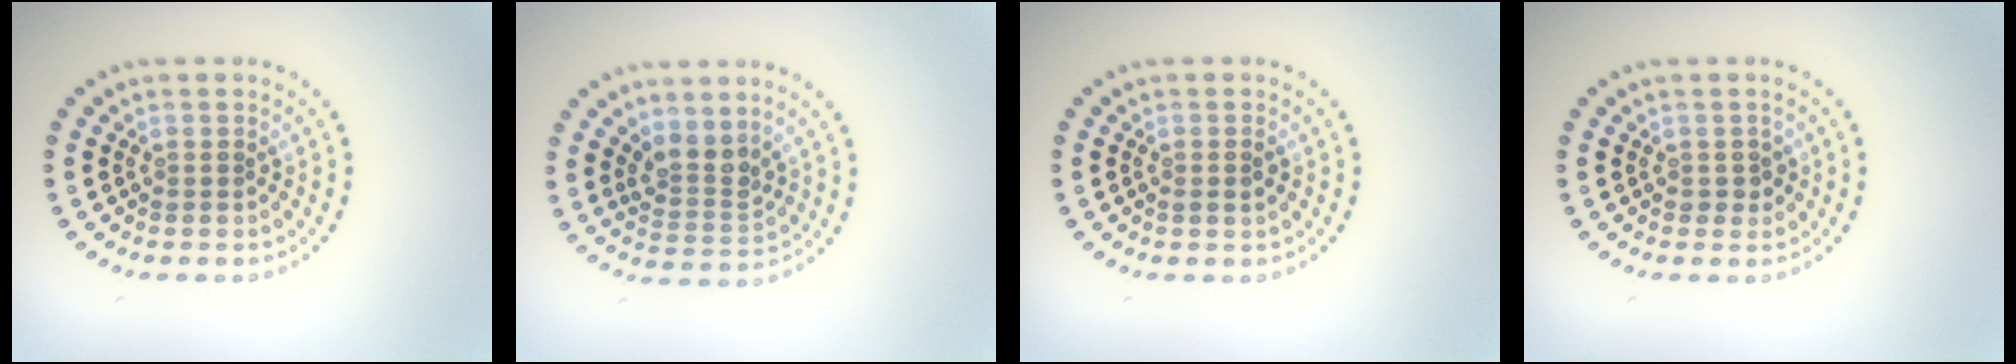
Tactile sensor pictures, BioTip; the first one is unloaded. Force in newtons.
{"total": 2.7, "press": 2.0, "slide": 1.8}
{"total": 1.0, "press": 0.9, "slide": 0.3}
{"total": 1.1, "press": 1.0, "slide": 0.4}